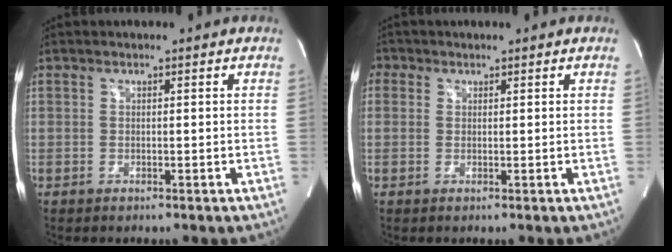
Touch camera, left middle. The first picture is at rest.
{"total": 2.1, "force": [0.9, 1.9, 0.4], "torque": [0.002, 0.008, 0.012]}